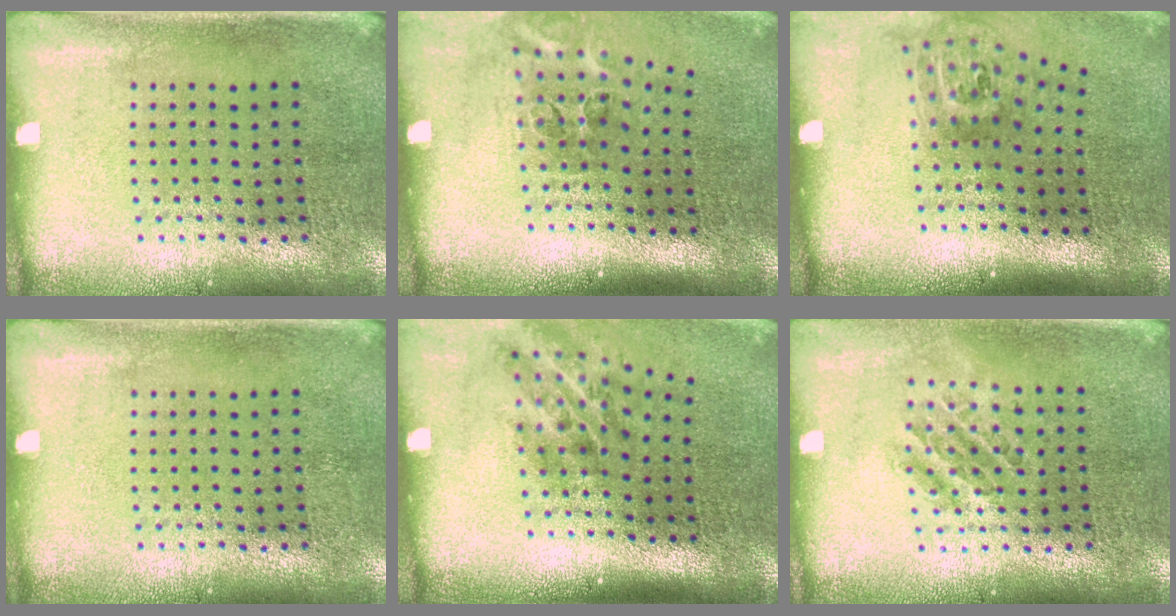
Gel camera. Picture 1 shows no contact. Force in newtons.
{"total": 2.2, "press": 1.3, "slide": 1.7}
{"total": 1.8, "press": 1.2, "slide": 1.3}
{"total": 0.0}
{"total": 1.9, "press": 1.2, "slide": 1.5}
{"total": 1.2, "press": 1.0, "slide": 0.5}